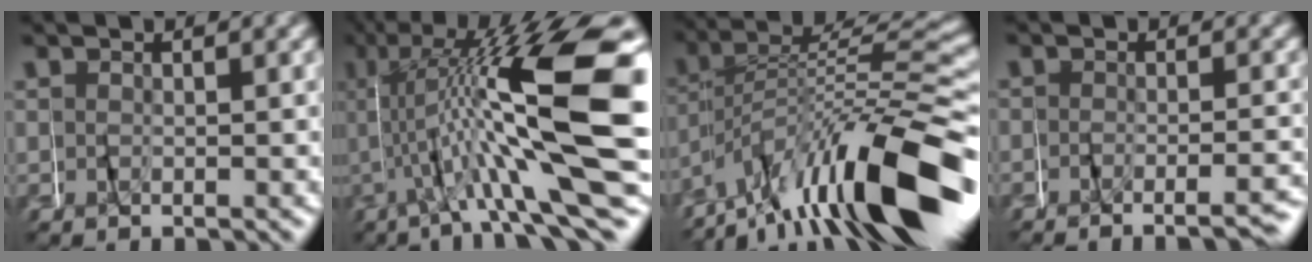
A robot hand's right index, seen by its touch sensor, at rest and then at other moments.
{"total": 15.0, "force": [1.1, 4.3, 14.3], "torque": [-0.199, 0.033, 0.008]}
{"total": 13.0, "force": [-6.4, 6.0, 9.6], "torque": [-0.154, -0.016, -0.096]}
{"total": 3.1, "force": [-2.9, 0.5, 1.1], "torque": [-0.011, -0.008, -0.046]}